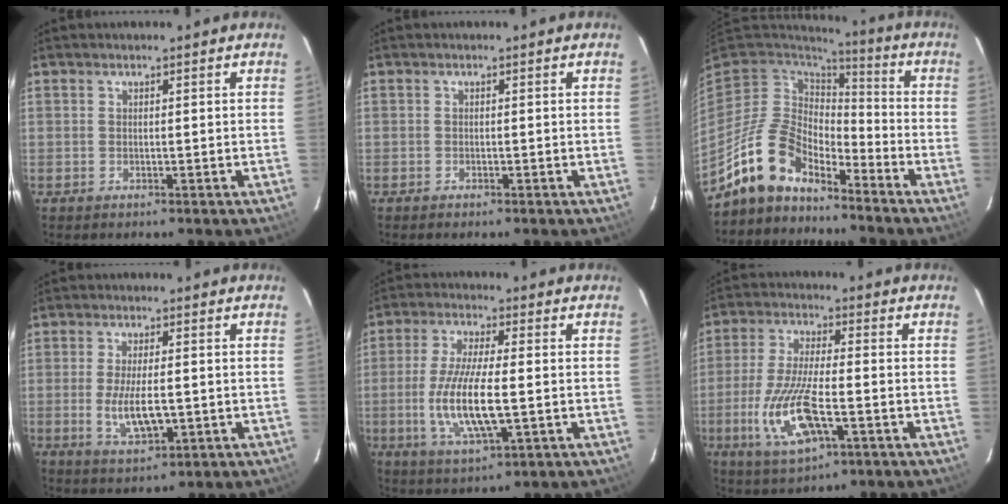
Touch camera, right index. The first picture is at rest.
{"total": 0.6, "force": [-0.6, 0.2, 0.1], "torque": [-0.006, -0.001, -0.011]}
{"total": 12.3, "force": [-10.2, 5.4, 4.3], "torque": [-0.092, 0.018, -0.193]}
{"total": 7.5, "force": [-1.3, 2.6, 7.0], "torque": [-0.139, -0.013, -0.019]}
{"total": 12.4, "force": [-2.1, 3.0, 11.9], "torque": [-0.241, -0.013, -0.040]}
{"total": 13.4, "force": [-4.4, 4.2, 11.9], "torque": [-0.255, -0.016, -0.080]}